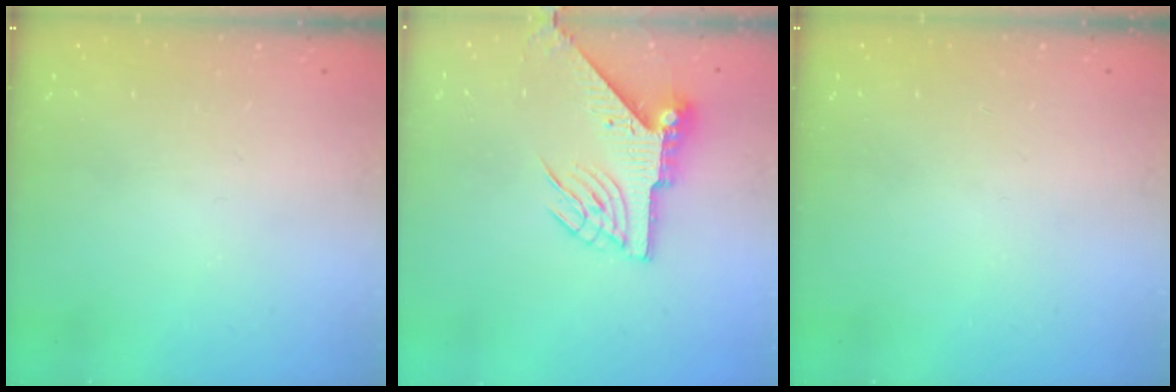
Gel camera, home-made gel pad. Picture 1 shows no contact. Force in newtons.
{"total": 7.6, "press": 7.6, "slide": 0.6}
{"total": 0.0}